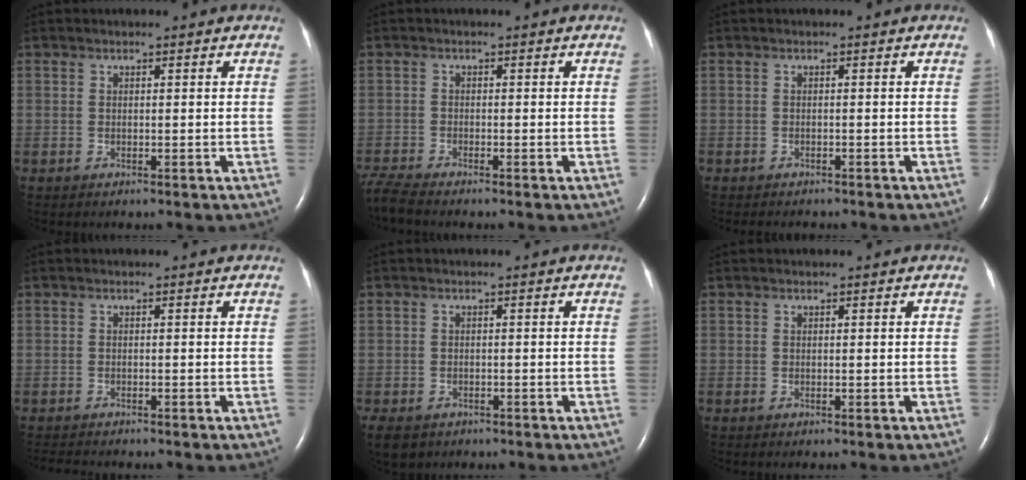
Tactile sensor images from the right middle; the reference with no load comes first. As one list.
[{"total": 3.3, "force": [-3.2, -0.6, 0.8], "torque": [-0.029, -0.019, -0.066]}, {"total": 2.6, "force": [-2.3, 1.0, 0.9], "torque": [-0.015, -0.004, -0.024]}, {"total": 2.5, "force": [-2.4, 0.3, 0.7], "torque": [-0.012, -0.008, -0.036]}, {"total": 7.7, "force": [-4.6, 5.3, 3.1], "torque": [-0.078, -0.011, -0.065]}, {"total": 0.0}]